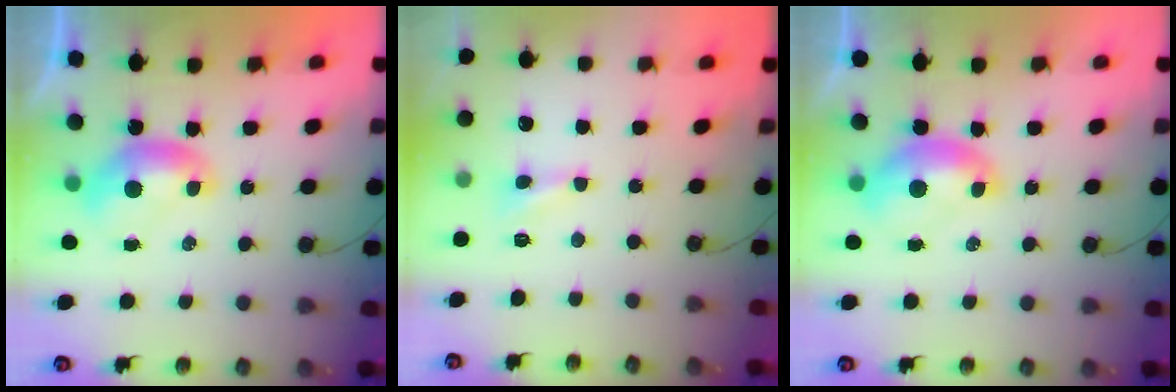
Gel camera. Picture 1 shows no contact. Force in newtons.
{"total": 2.4, "press": 2.3, "slide": 0.4}
{"total": 1.5, "press": 1.4, "slide": 0.6}